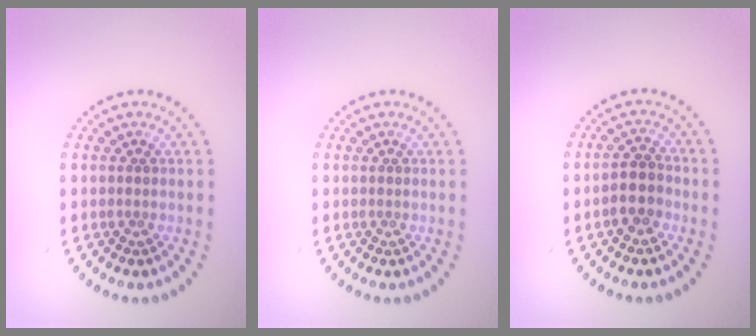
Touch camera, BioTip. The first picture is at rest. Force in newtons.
{"total": 0.0}
{"total": 2.6, "press": 2.3, "slide": 1.1}